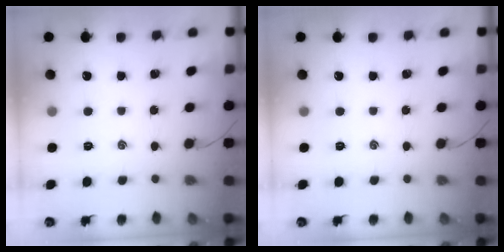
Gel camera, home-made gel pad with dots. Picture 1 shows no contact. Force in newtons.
{"total": 0.0}